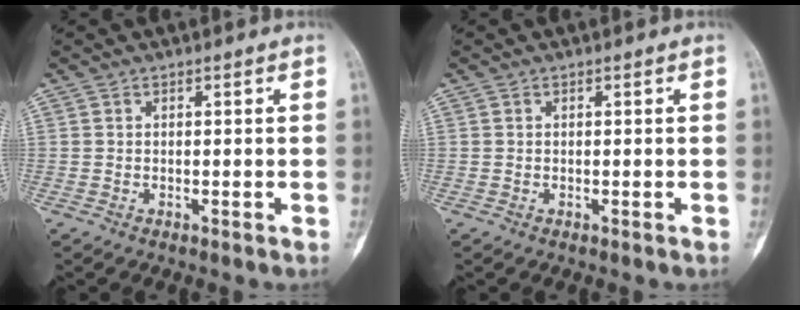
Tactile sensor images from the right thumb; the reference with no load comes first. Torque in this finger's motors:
{"motor_torque": [-0.22, -0.11, -0.20, 0.07, -0.02]}